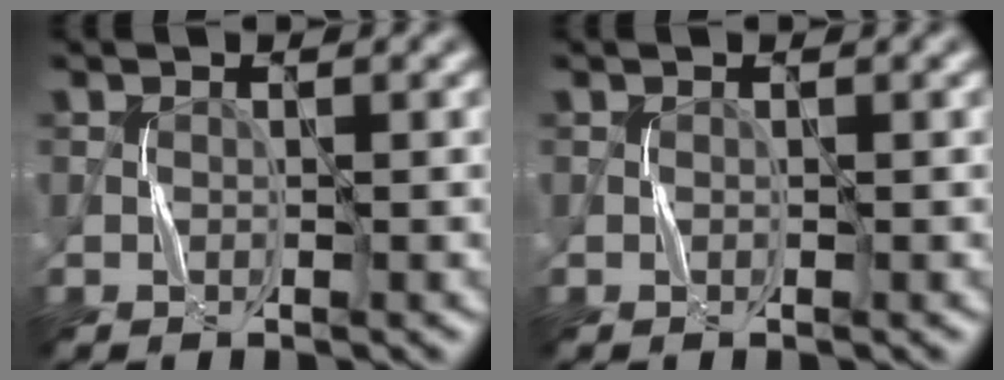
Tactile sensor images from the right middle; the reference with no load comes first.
{"total": 0.0}